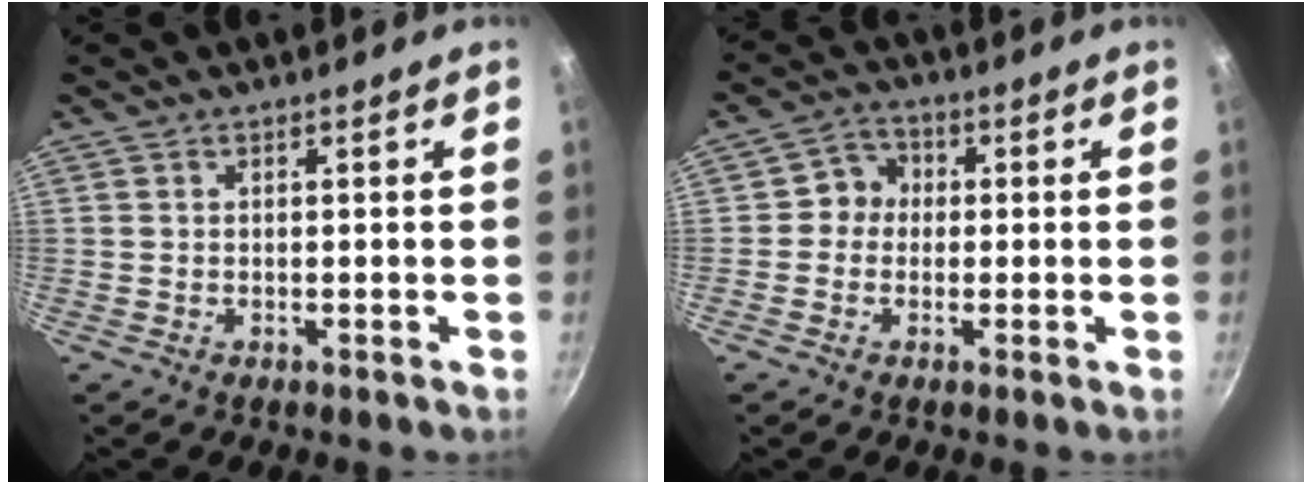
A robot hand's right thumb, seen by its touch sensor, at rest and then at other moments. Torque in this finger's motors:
{"motor_torque": [-0.33, 0.29, 0.20, -0.17, -0.01]}